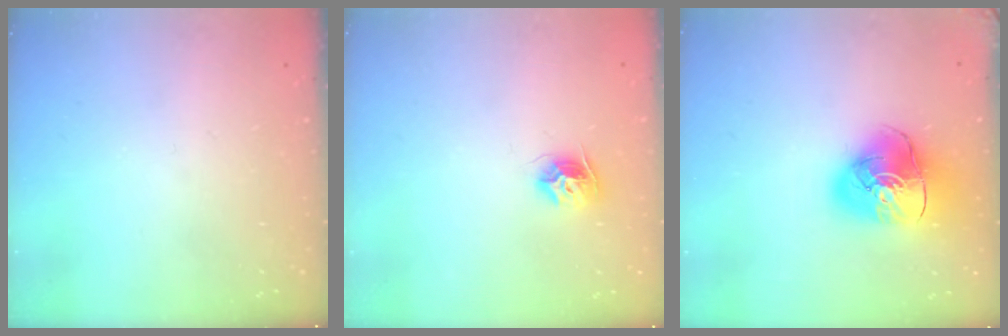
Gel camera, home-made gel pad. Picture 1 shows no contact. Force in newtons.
{"total": 8.7, "press": 8.6, "slide": 0.4}
{"total": 14.6, "press": 14.4, "slide": 2.1}